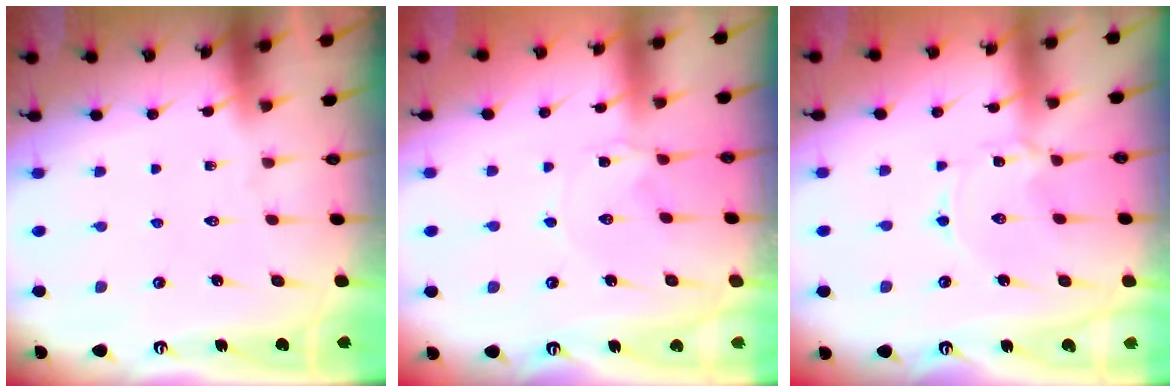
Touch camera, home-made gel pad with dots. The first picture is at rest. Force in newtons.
{"total": 0.8, "press": 0.8, "slide": 0.0}
{"total": 0.9, "press": 0.9, "slide": 0.1}